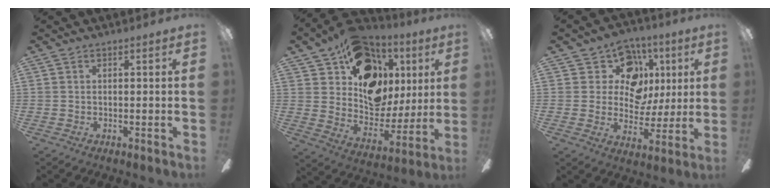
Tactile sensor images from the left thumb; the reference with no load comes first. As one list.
[{"total": 18.6, "force": [9.4, 13.5, 8.7], "torque": [-0.137, -0.049, 0.184]}, {"total": 13.9, "force": [5.3, 11.1, 6.4], "torque": [-0.094, -0.013, 0.102]}]